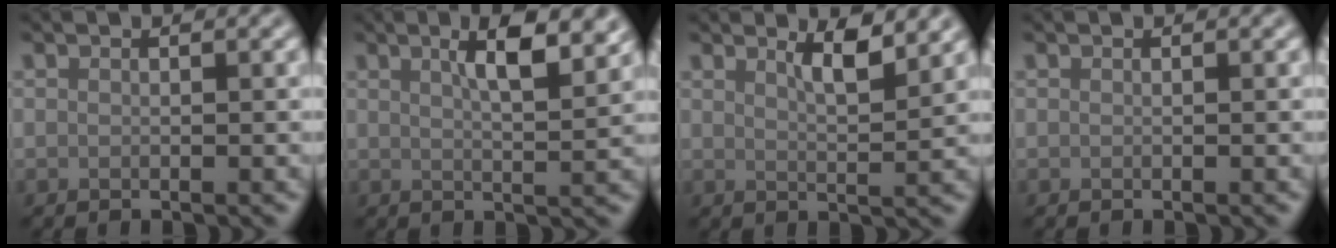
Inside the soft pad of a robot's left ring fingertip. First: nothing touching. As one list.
[{"total": 4.9, "force": [2.4, 1.3, 4.0], "torque": [-0.058, 0.005, 0.036]}, {"total": 3.1, "force": [2.0, 0.7, 2.2], "torque": [-0.031, -0.003, 0.034]}, {"total": 0.0}]